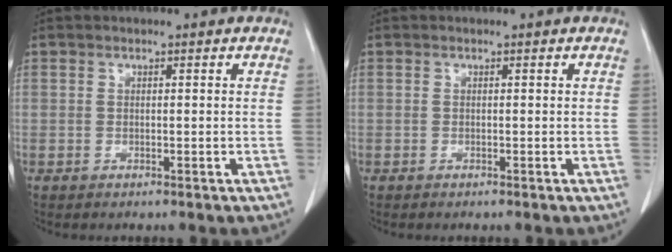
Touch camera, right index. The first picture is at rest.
{"total": 0.0}